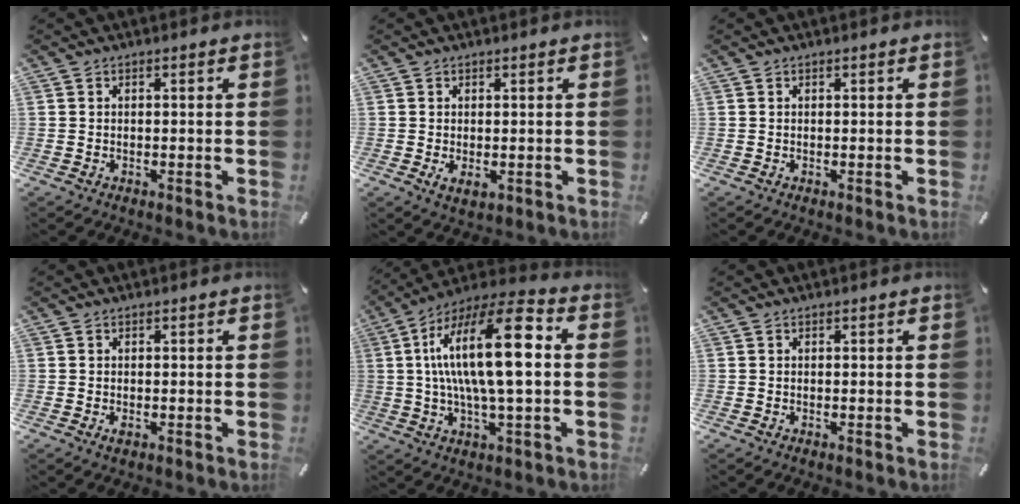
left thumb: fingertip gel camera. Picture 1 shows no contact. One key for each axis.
{"total": 1.6, "fx": 0.2, "fy": 0.7, "fz": 1.5, "tx": -0.019, "ty": -0.002, "tz": 0.002}
{"total": 0.0}
{"total": 0.9, "fx": -0.2, "fy": 0.5, "fz": 0.8, "tx": -0.021, "ty": -0.005, "tz": -0.006}
{"total": 20.9, "fx": 2.7, "fy": 6.3, "fz": 19.7, "tx": -0.390, "ty": -0.002, "tz": 0.035}
{"total": 0.0}